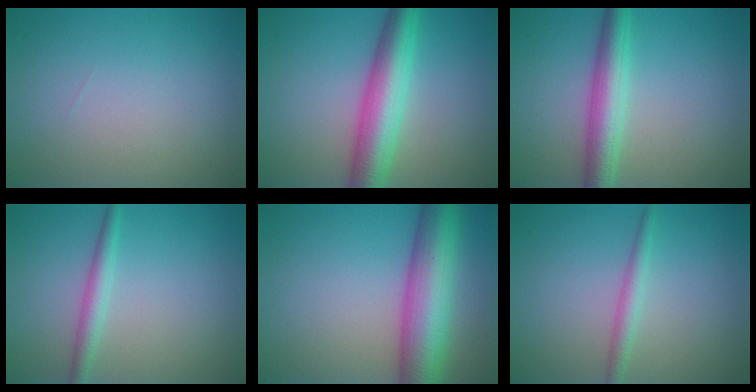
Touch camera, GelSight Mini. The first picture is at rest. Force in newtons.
{"total": 6.8, "press": 6.8, "slide": 0.2}
{"total": 4.7, "press": 4.7, "slide": 0.1}
{"total": 2.0, "press": 2.0, "slide": 0.1}
{"total": 9.7, "press": 9.7, "slide": 0.3}
{"total": 1.7, "press": 1.7, "slide": 0.0}